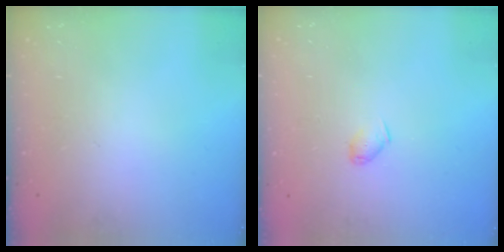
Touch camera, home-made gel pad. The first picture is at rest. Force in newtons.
{"total": 5.3, "press": 5.2, "slide": 0.7}